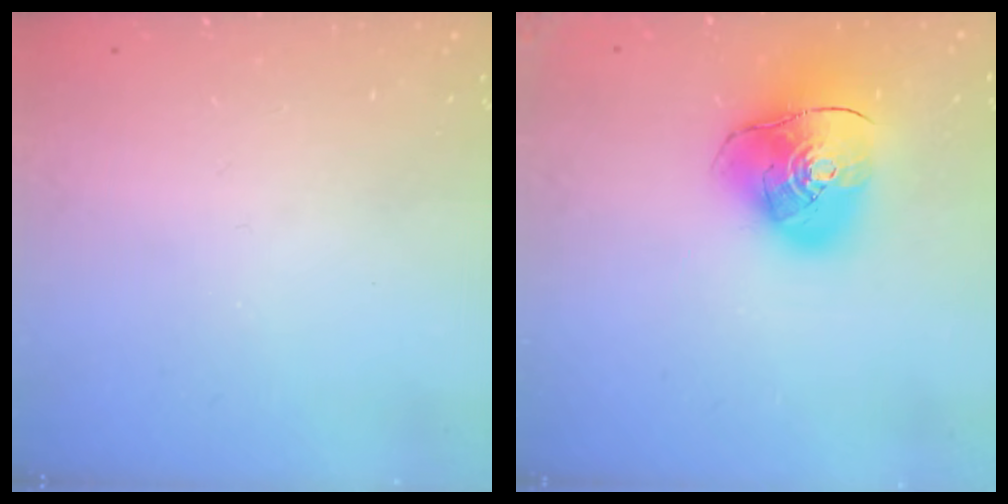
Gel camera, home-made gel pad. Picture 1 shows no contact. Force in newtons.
{"total": 14.3, "press": 14.2, "slide": 1.9}